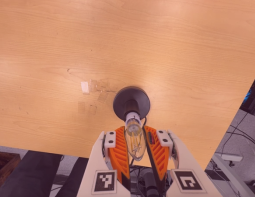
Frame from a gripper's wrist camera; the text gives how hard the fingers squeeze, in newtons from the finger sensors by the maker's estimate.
{"total": 12.8, "left": 12.7, "right": 13.0}